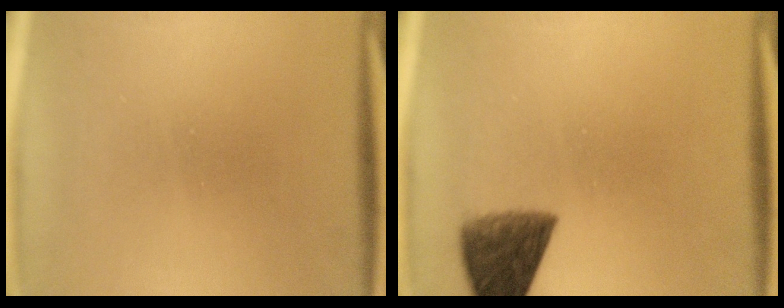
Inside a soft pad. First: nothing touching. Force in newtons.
{"total": 7.9}